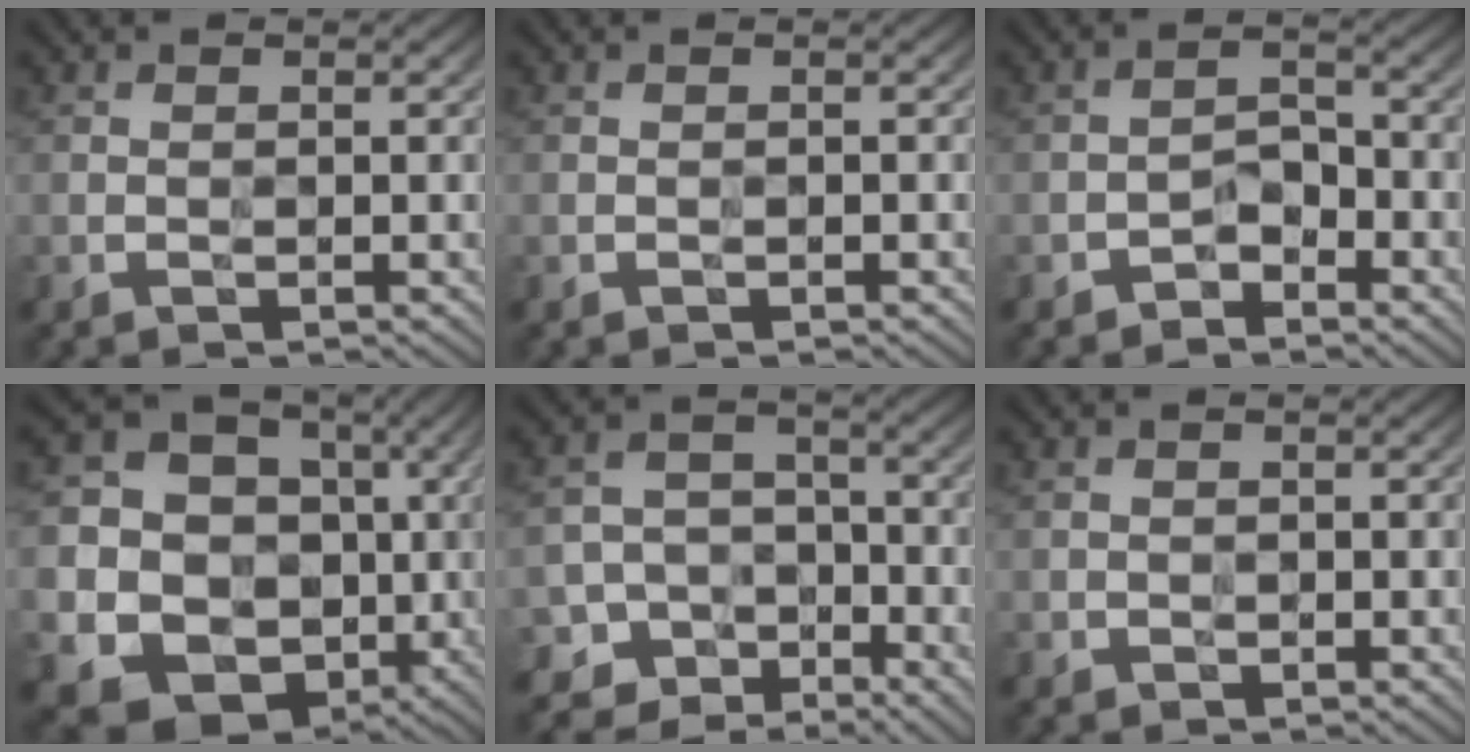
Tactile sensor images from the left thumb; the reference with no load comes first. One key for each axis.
{"total": 0.0}
{"total": 3.1, "fx": -2.3, "fy": 1.8, "fz": 1.1, "tx": -0.017, "ty": 0.009, "tz": -0.046}
{"total": 18.0, "fx": -0.9, "fy": 16.2, "fz": 7.8, "tx": -0.183, "ty": -0.049, "tz": 0.016}
{"total": 6.9, "fx": -4.2, "fy": 5.4, "fz": 1.0, "tx": -0.020, "ty": -0.004, "tz": -0.099}
{"total": 1.0, "fx": 0.0, "fy": 1.0, "fz": 0.1, "tx": -0.004, "ty": -0.008, "tz": -0.001}